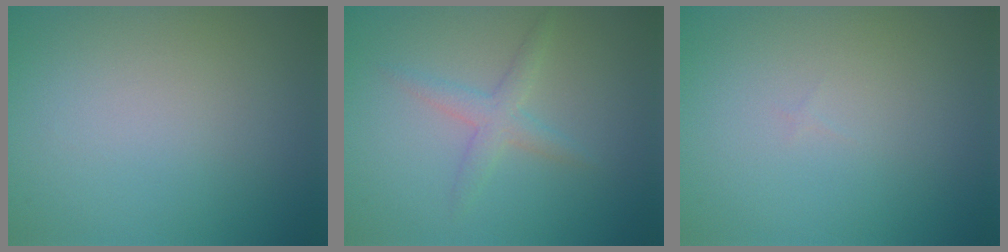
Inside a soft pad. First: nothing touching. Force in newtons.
{"total": 2.1, "press": 2.1, "slide": 0.0}
{"total": 0.0}